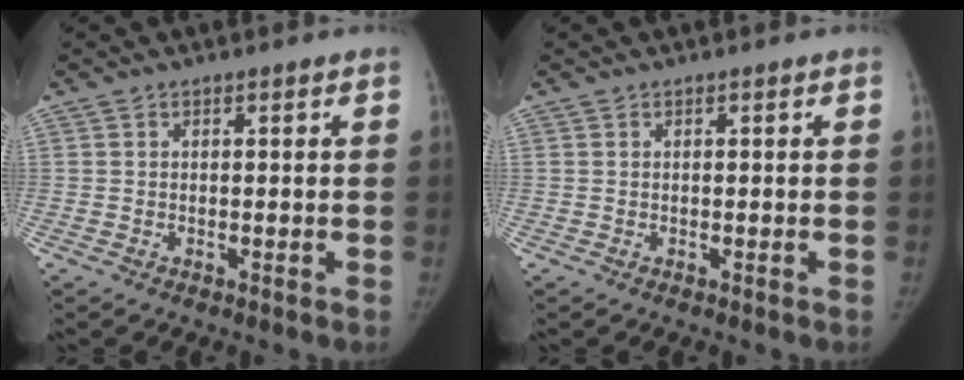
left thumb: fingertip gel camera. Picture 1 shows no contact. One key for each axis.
{"total": 0.0}